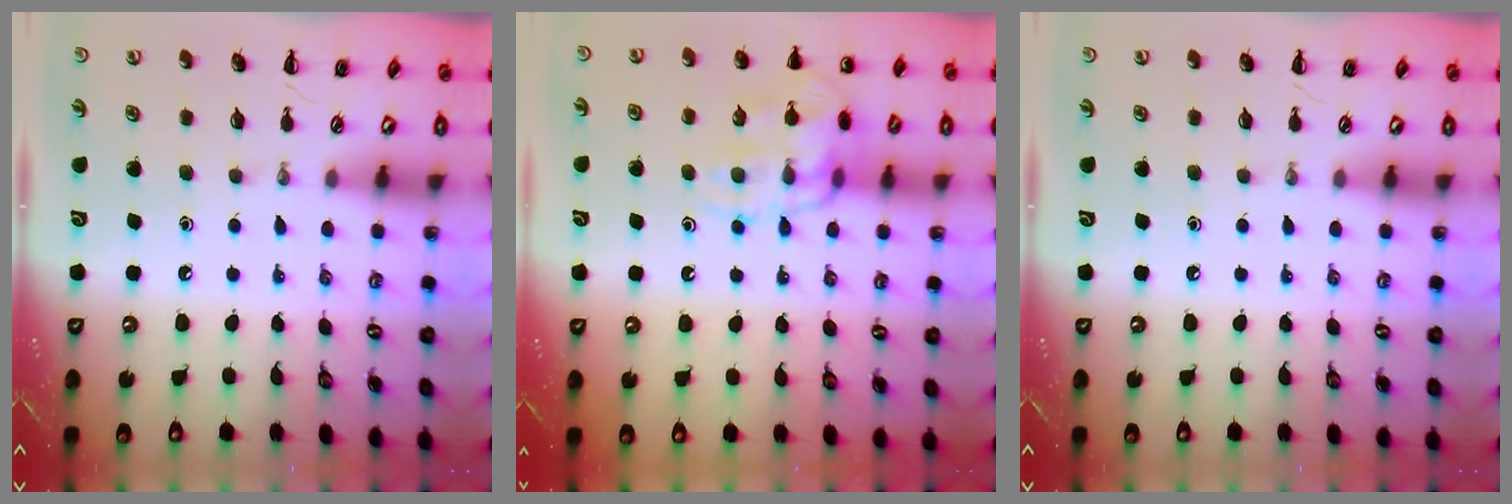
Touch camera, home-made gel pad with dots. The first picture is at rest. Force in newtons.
{"total": 13.6, "press": 13.5, "slide": 1.4}
{"total": 0.0}